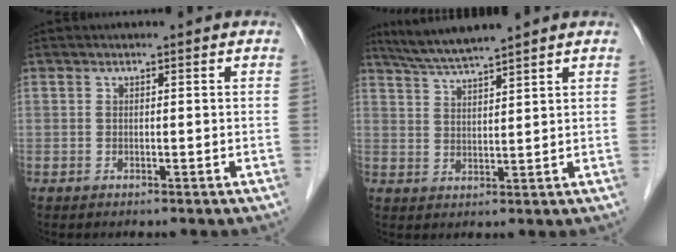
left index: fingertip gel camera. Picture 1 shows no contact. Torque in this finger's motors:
{"motor_torque": [0.12, -0.08, 0.28, 0.03]}